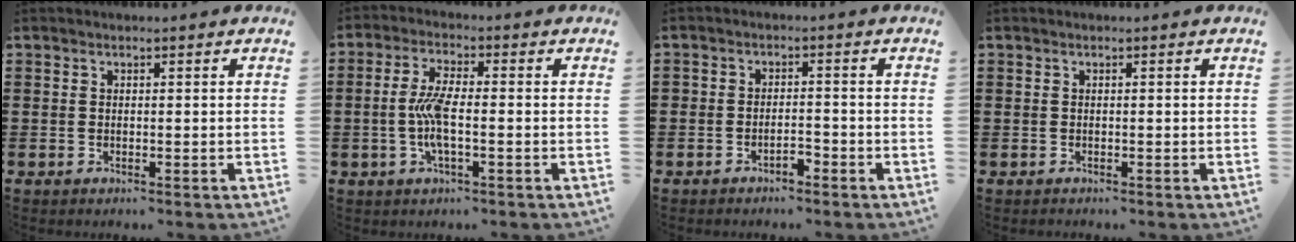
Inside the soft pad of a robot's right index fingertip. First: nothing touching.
{"total": 5.7, "force": [-1.0, 1.4, 5.5], "torque": [-0.126, -0.006, -0.029]}
{"total": 2.1, "force": [-1.8, 0.6, 0.8], "torque": [-0.020, 0.002, -0.036]}
{"total": 0.0}